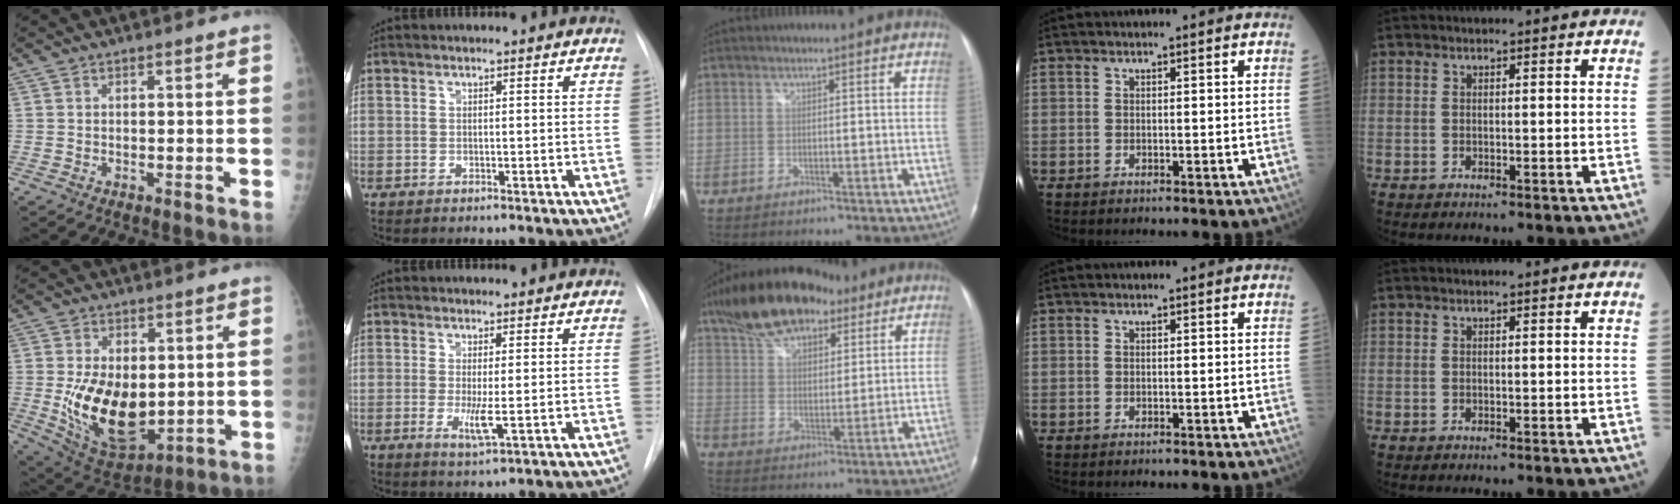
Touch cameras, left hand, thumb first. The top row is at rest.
{"thumb": {"total": 16.3, "force": [-0.5, 9.7, 13.2], "torque": [-0.197, -0.020, 0.019]}, "index": {"total": 3.3, "force": [-0.3, 0.3, 3.3], "torque": [-0.063, -0.010, -0.001]}, "middle": {"total": 16.1, "force": [11.1, 7.3, 9.1], "torque": [-0.173, 0.039, 0.194]}}